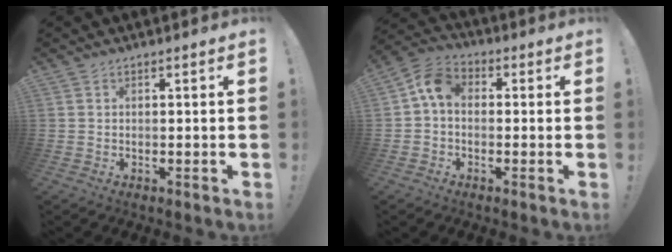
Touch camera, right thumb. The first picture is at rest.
{"total": 7.4, "force": [0.6, 5.3, 5.2], "torque": [-0.103, 0.010, 0.015]}